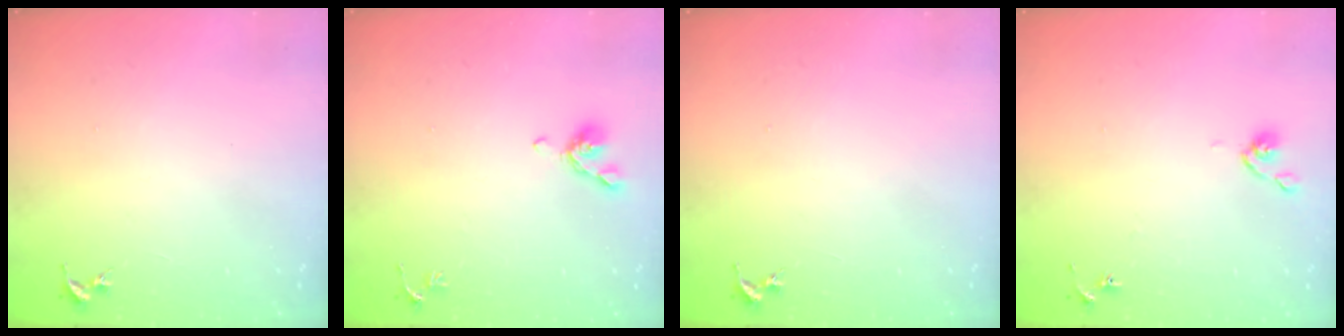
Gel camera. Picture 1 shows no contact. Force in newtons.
{"total": 7.2, "press": 7.1, "slide": 1.2}
{"total": 0.0}
{"total": 4.9, "press": 4.9, "slide": 0.7}